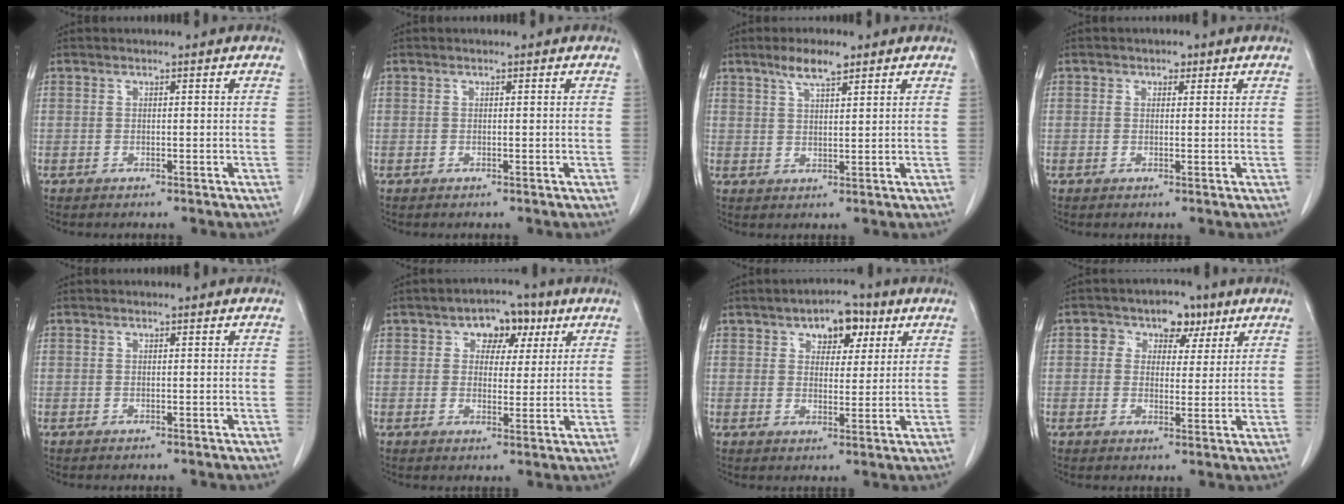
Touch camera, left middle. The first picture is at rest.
{"total": 0.0}
{"total": 3.7, "force": [2.6, 0.6, 2.5], "torque": [-0.054, 0.003, 0.051]}
{"total": 1.4, "force": [0.8, 1.0, 0.6], "torque": [-0.009, 0.001, 0.009]}
{"total": 0.0}
{"total": 6.3, "force": [2.9, 4.1, 3.9], "torque": [-0.049, 0.019, 0.041]}
{"total": 6.6, "force": [3.4, 3.6, 4.3], "torque": [-0.057, 0.015, 0.051]}
{"total": 6.1, "force": [2.8, 4.3, 3.2], "torque": [-0.036, 0.017, 0.040]}